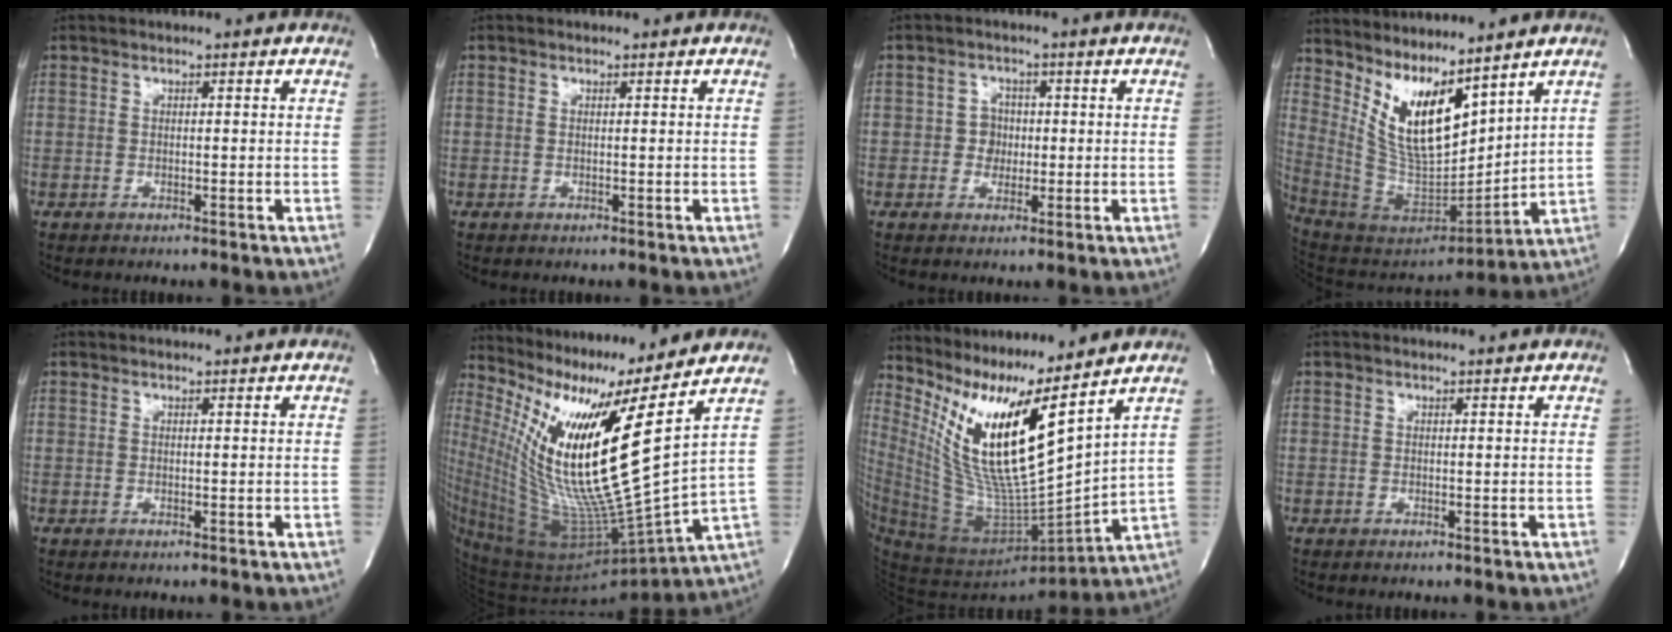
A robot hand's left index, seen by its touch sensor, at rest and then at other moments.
{"total": 0.0}
{"total": 2.8, "force": [-0.1, 2.6, 0.9], "torque": [-0.008, 0.007, -0.002]}
{"total": 13.2, "force": [8.6, 3.5, 9.4], "torque": [-0.187, -0.015, 0.181]}
{"total": 1.2, "force": [1.2, 0.0, 0.1], "torque": [-0.006, 0.013, 0.021]}
{"total": 22.6, "force": [9.8, -0.4, 20.4], "torque": [-0.384, -0.031, 0.169]}
{"total": 18.9, "force": [10.5, 1.5, 15.7], "torque": [-0.312, -0.026, 0.195]}
{"total": 0.9, "force": [0.9, -0.2, 0.0], "torque": [-0.008, -0.003, 0.014]}